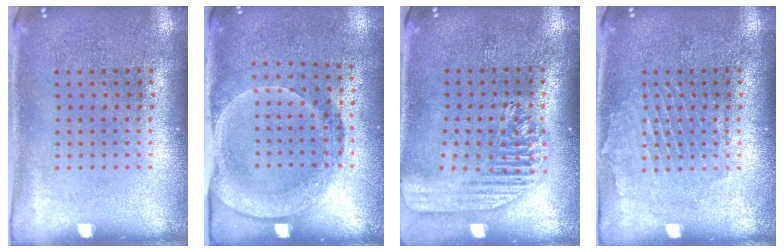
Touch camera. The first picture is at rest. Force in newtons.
{"total": 1.7, "press": 1.4, "slide": 1.1}
{"total": 1.8, "press": 1.6, "slide": 0.7}
{"total": 1.4, "press": 1.4, "slide": 0.0}